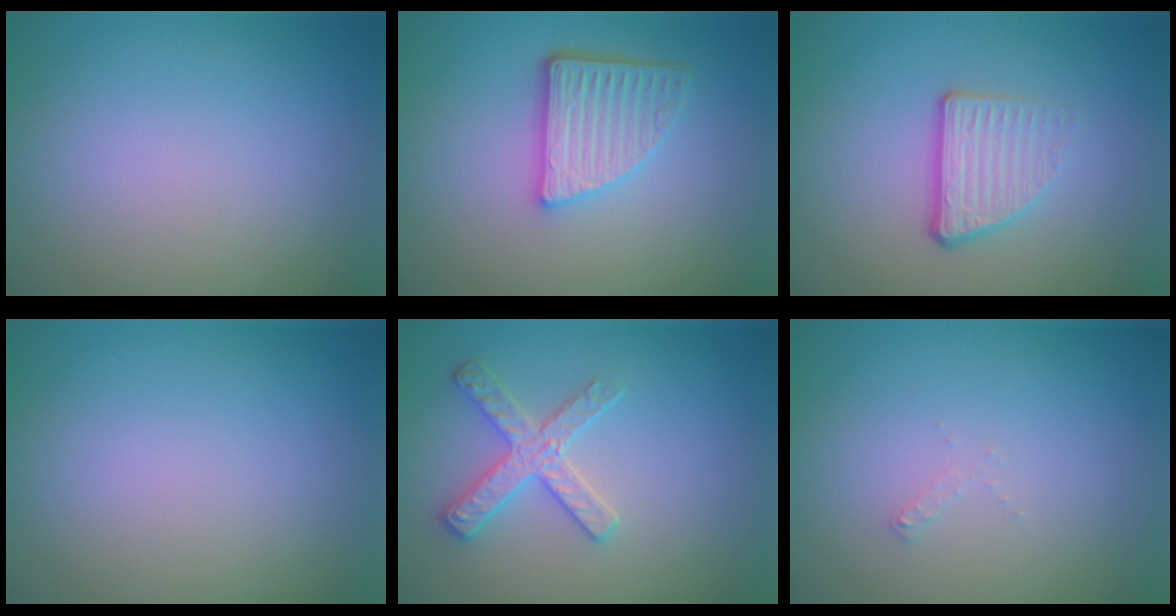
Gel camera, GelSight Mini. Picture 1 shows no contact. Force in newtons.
{"total": 4.6, "press": 3.5, "slide": 2.9}
{"total": 3.7, "press": 2.4, "slide": 2.8}
{"total": 0.0}
{"total": 2.9, "press": 2.9, "slide": 0.1}
{"total": 0.5, "press": 0.5, "slide": 0.1}